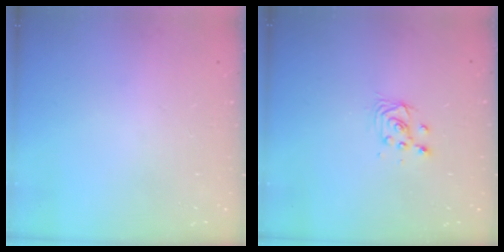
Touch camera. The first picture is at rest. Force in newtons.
{"total": 3.8, "press": 3.8, "slide": 0.3}